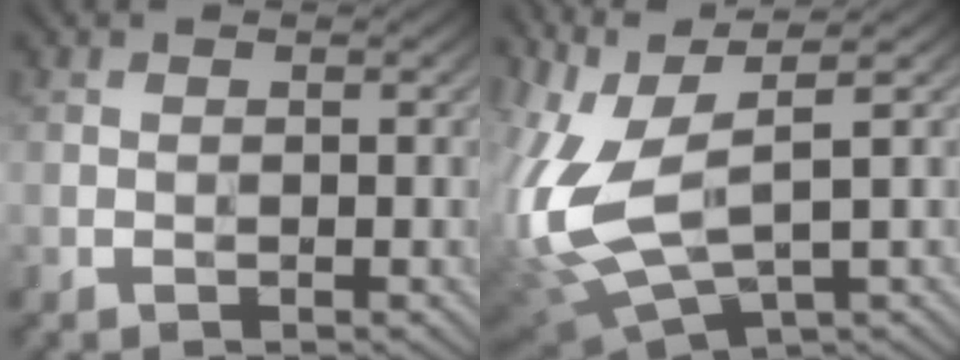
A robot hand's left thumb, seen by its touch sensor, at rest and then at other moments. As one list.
[{"total": 14.6, "force": [0.6, 5.8, 13.4], "torque": [-0.335, -0.008, 0.034]}]